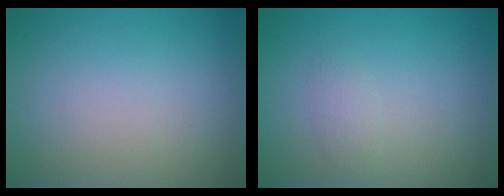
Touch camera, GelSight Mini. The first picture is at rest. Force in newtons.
{"total": 1.1, "press": 1.1, "slide": 0.0}